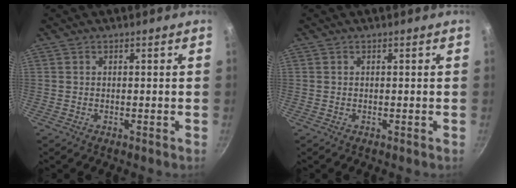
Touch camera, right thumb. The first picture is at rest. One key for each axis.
{"total": 0.0}